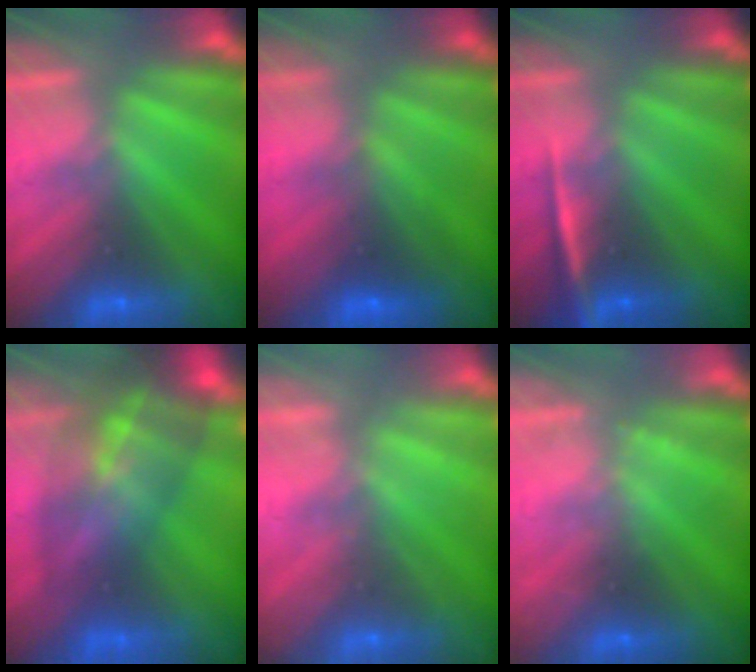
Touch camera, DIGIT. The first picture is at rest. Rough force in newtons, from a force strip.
{"total": 6.8}
{"total": 2.3}
{"total": 10.8}
{"total": 2.4}
{"total": 2.4}